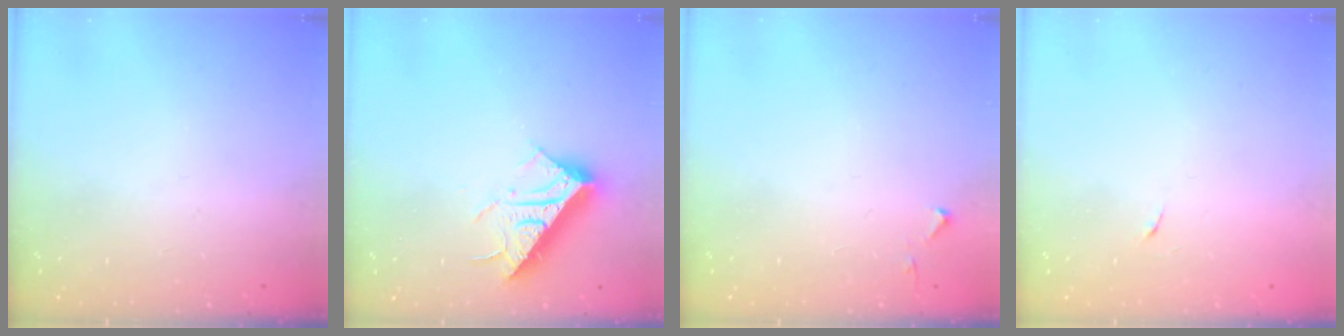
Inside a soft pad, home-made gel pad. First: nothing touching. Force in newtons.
{"total": 16.3, "press": 16.3, "slide": 0.3}
{"total": 3.7, "press": 3.7, "slide": 0.6}
{"total": 3.8, "press": 3.7, "slide": 0.8}